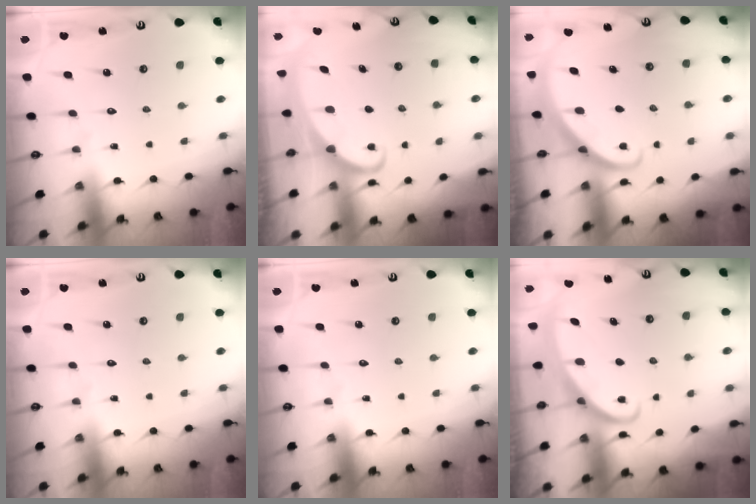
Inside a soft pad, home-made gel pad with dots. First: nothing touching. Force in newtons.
{"total": 2.2, "press": 2.2, "slide": 0.3}
{"total": 2.9, "press": 2.9, "slide": 0.2}
{"total": 0.0}
{"total": 0.0}
{"total": 2.7, "press": 2.7, "slide": 0.4}